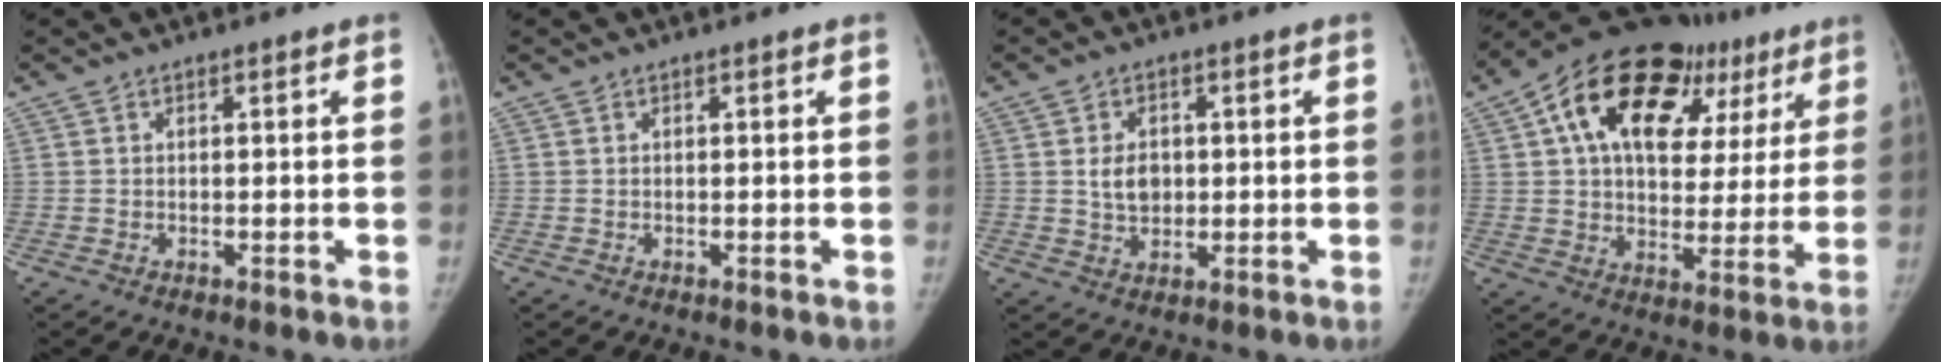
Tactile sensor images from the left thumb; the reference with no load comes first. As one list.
[{"total": 0.0}, {"total": 5.0, "force": [0.5, 3.7, 3.2], "torque": [-0.039, -0.003, 0.014]}, {"total": 26.1, "force": [11.7, 15.7, 17.2], "torque": [-0.223, 0.030, 0.181]}]